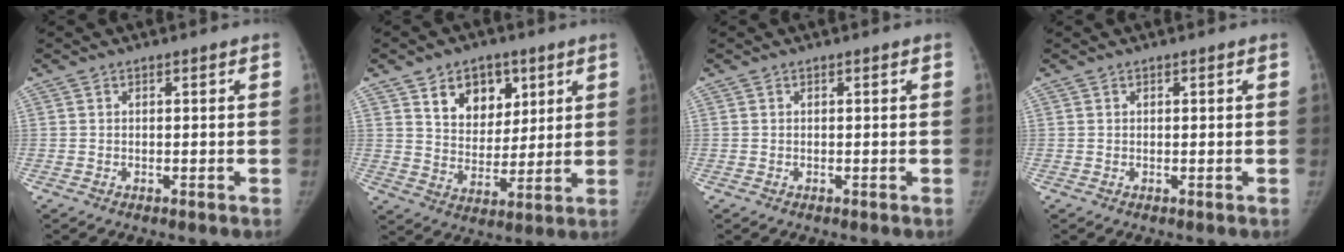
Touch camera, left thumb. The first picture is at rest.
{"total": 11.4, "force": [5.5, 8.0, 5.9], "torque": [-0.049, -0.029, 0.096]}
{"total": 0.0}
{"total": 0.0}